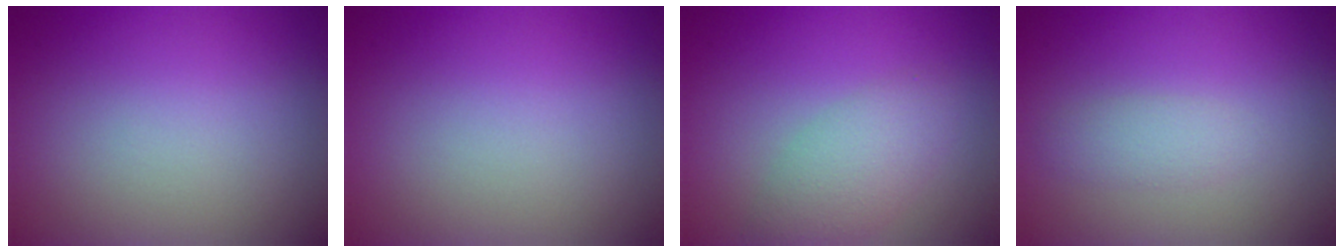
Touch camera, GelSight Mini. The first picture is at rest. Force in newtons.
{"total": 0.0}
{"total": 3.5, "press": 3.5, "slide": 0.1}
{"total": 1.7, "press": 1.7, "slide": 0.0}